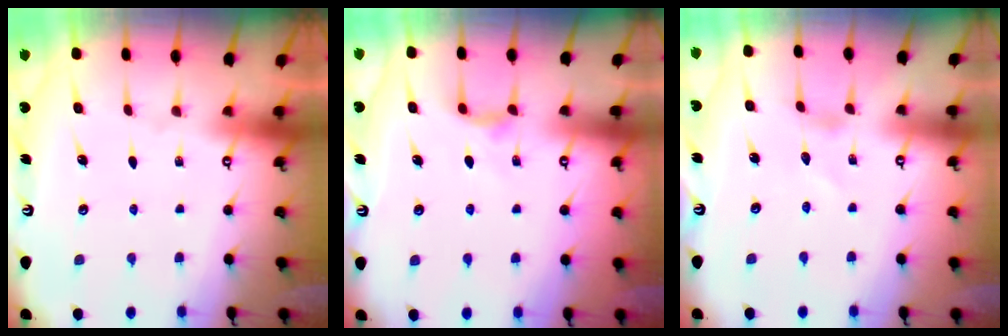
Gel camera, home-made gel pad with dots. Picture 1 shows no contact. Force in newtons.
{"total": 4.0, "press": 4.0, "slide": 0.5}
{"total": 0.0}